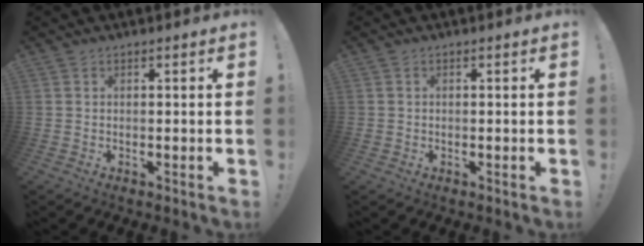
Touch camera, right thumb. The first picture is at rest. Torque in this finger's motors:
{"motor_torque": [-0.10, 0.07, -0.01, 0.09, 0.03]}